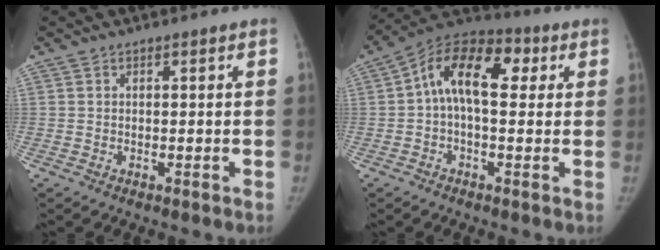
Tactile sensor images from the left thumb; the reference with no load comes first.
{"total": 13.4, "force": [2.3, 7.5, 10.9], "torque": [-0.157, 0.037, 0.027]}